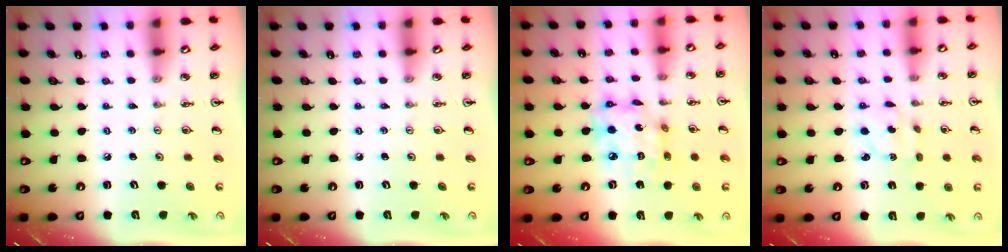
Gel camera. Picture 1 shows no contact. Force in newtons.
{"total": 0.0}
{"total": 13.3, "press": 13.2, "slide": 1.3}
{"total": 3.6, "press": 3.5, "slide": 0.9}